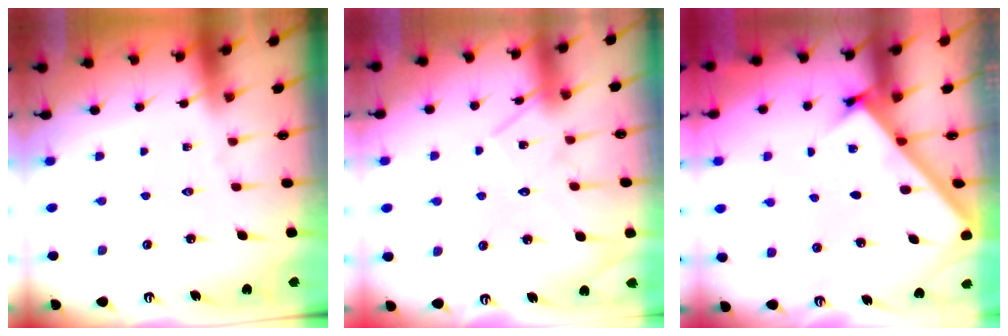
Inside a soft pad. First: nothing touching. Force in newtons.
{"total": 12.8, "press": 12.8, "slide": 0.8}
{"total": 2.9, "press": 2.9, "slide": 0.1}